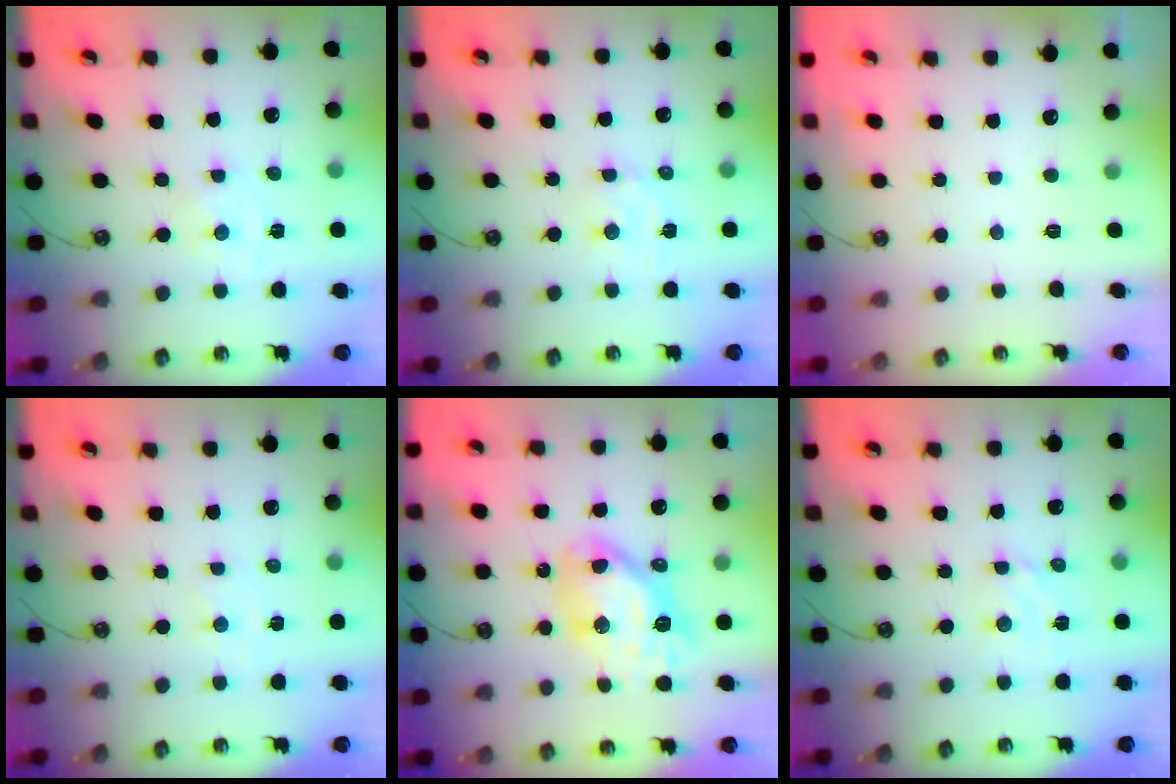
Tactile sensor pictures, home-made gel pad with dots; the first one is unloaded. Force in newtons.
{"total": 4.6, "press": 4.6, "slide": 0.2}
{"total": 0.0}
{"total": 1.0, "press": 1.0, "slide": 0.2}
{"total": 13.4, "press": 13.3, "slide": 1.2}
{"total": 3.1, "press": 3.1, "slide": 0.1}